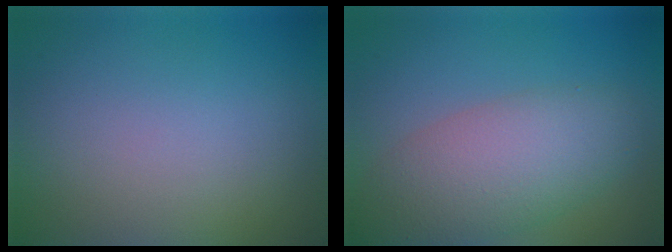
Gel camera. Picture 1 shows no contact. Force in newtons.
{"total": 6.3, "press": 6.3, "slide": 0.4}